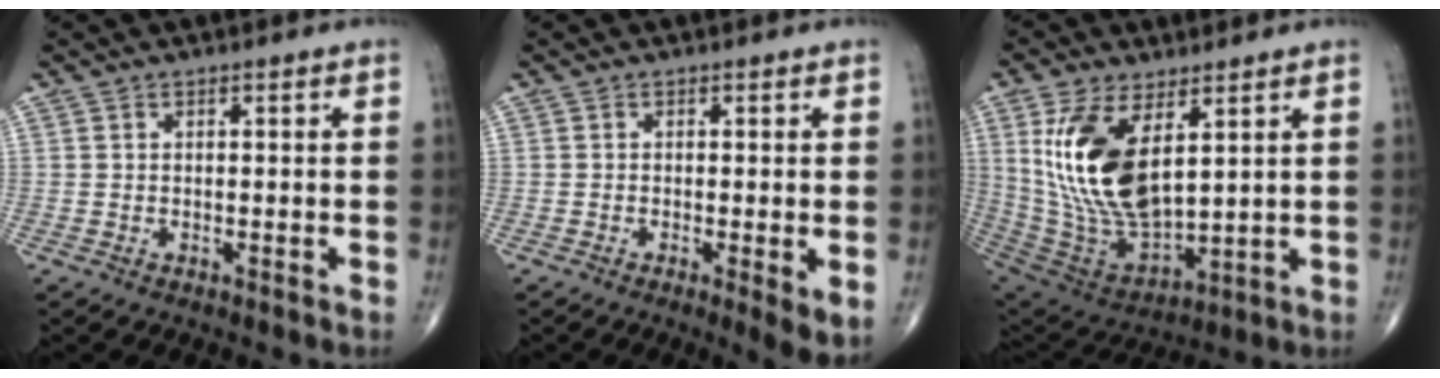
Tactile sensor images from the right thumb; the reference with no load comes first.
{"total": 4.1, "force": [-0.8, 0.9, 4.0], "torque": [-0.067, -0.015, -0.017]}
{"total": 18.7, "force": [5.8, 9.1, 15.3], "torque": [-0.292, -0.027, 0.131]}